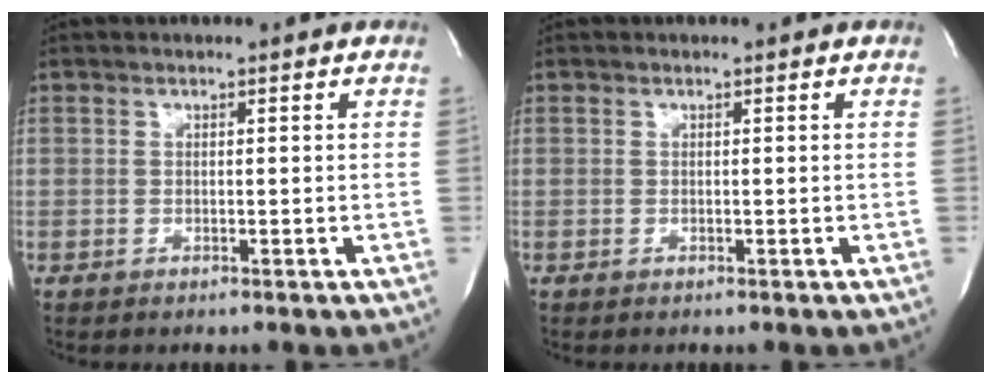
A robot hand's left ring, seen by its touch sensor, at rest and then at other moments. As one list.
[{"total": 0.0}]